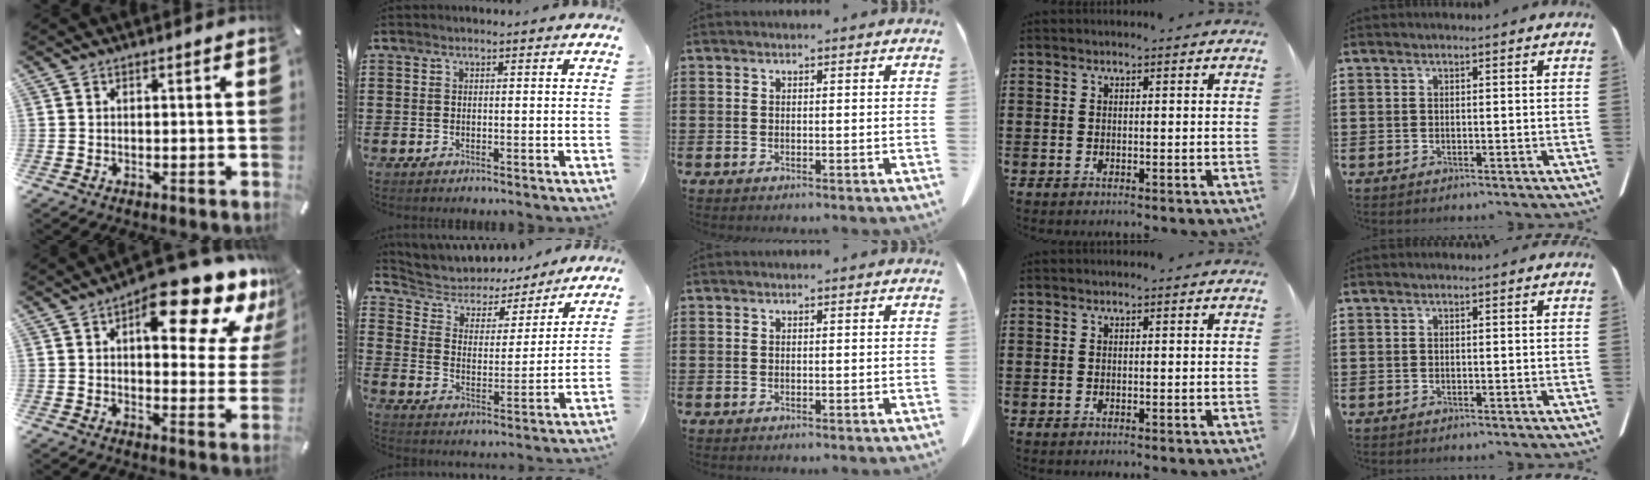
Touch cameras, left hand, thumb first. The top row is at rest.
{"thumb": {"total": 20.2, "force": [11.3, 8.4, 14.5], "torque": [-0.185, -0.071, 0.177]}, "index": {"total": 4.6, "force": [4.0, 2.2, 0.5], "torque": [-0.041, -0.028, 0.064]}}